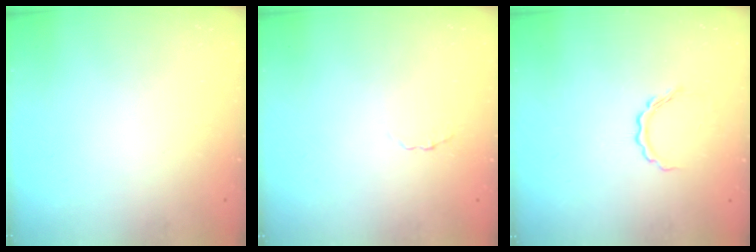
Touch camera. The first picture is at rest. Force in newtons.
{"total": 1.6, "press": 1.5, "slide": 0.5}
{"total": 5.0, "press": 4.9, "slide": 1.0}